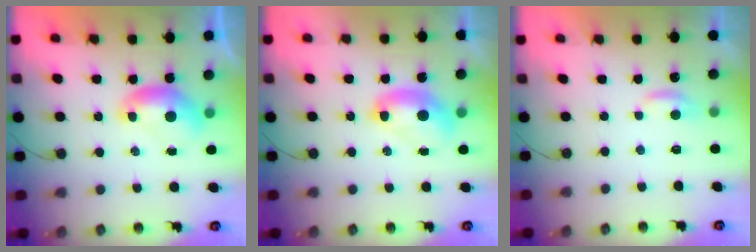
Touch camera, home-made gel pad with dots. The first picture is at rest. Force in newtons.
{"total": 2.7, "press": 2.7, "slide": 0.1}
{"total": 2.0, "press": 1.9, "slide": 0.4}